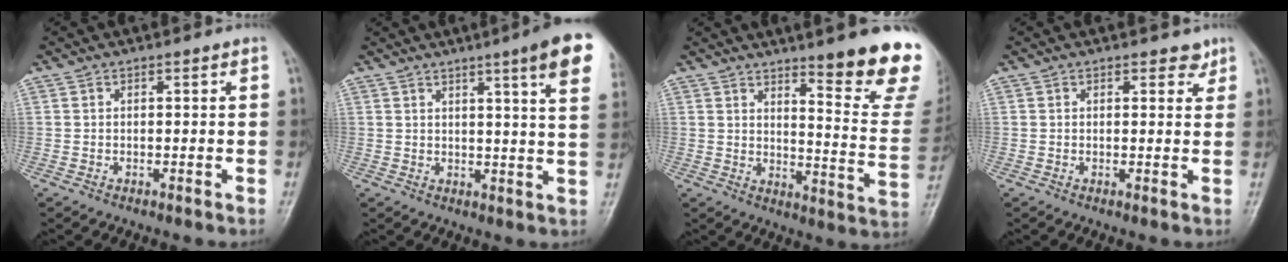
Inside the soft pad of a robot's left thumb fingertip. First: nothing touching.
{"total": 11.6, "force": [6.4, 0.6, 9.6], "torque": [-0.115, -0.025, 0.068]}
{"total": 16.0, "force": [11.6, 2.0, 10.8], "torque": [-0.105, -0.094, 0.155]}
{"total": 2.0, "force": [1.5, 1.1, 0.7], "torque": [0.008, -0.008, 0.014]}